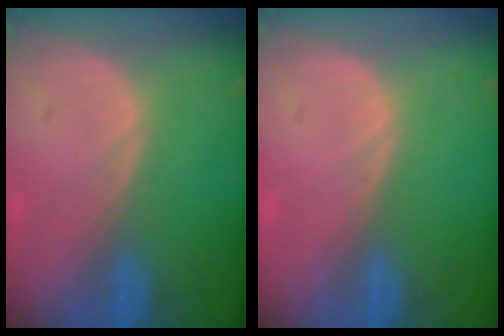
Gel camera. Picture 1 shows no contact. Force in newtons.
{"total": 0.0}